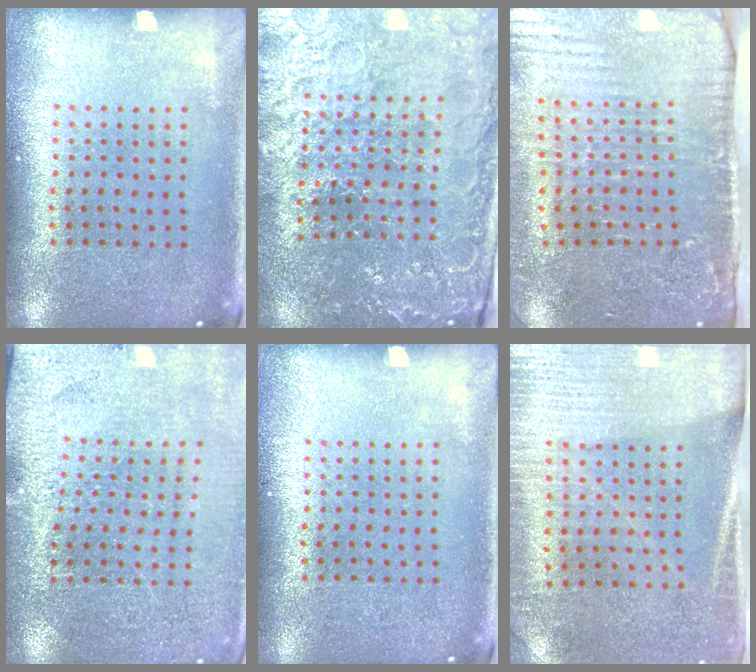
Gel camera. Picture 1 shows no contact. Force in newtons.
{"total": 3.3, "press": 3.3, "slide": 0.4}
{"total": 4.5, "press": 3.7, "slide": 2.4}
{"total": 2.8, "press": 2.8, "slide": 0.1}
{"total": 0.0}
{"total": 2.8, "press": 2.5, "slide": 1.3}